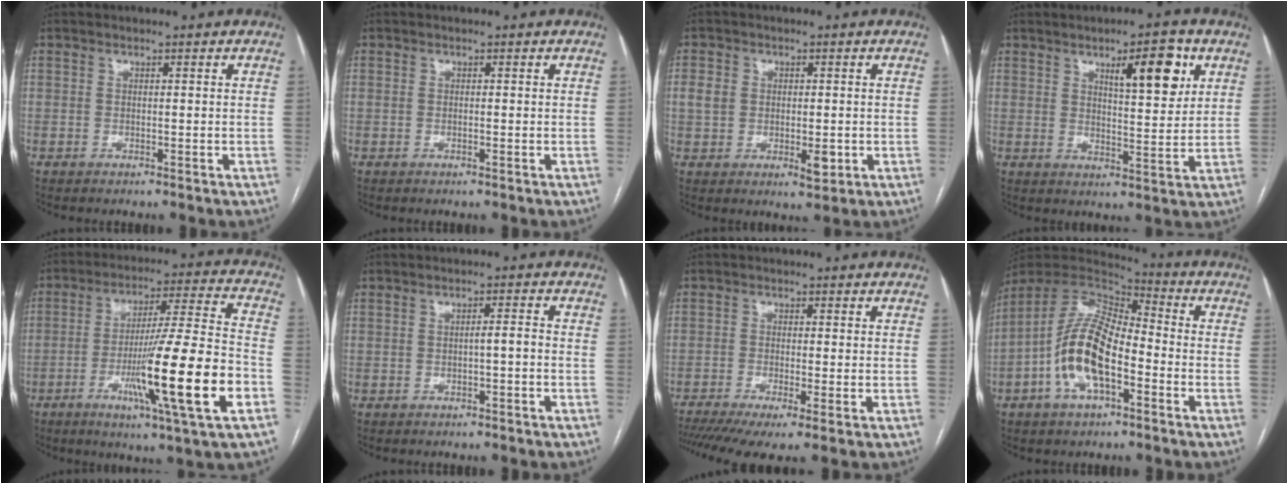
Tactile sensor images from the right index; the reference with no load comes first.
{"total": 0.0}
{"total": 5.7, "force": [-0.4, 3.7, 4.3], "torque": [-0.069, 0.004, 0.002]}
{"total": 8.9, "force": [4.3, 2.1, 7.5], "torque": [-0.112, 0.002, 0.065]}
{"total": 18.6, "force": [-6.2, -0.5, 17.5], "torque": [-0.288, -0.015, -0.102]}
{"total": 1.7, "force": [-0.5, 0.2, 1.6], "torque": [-0.022, 0.003, -0.009]}
{"total": 9.2, "force": [-5.7, 1.7, 7.1], "torque": [-0.130, -0.011, -0.097]}
{"total": 13.9, "force": [-4.2, 5.6, 12.0], "torque": [-0.248, 0.016, -0.079]}